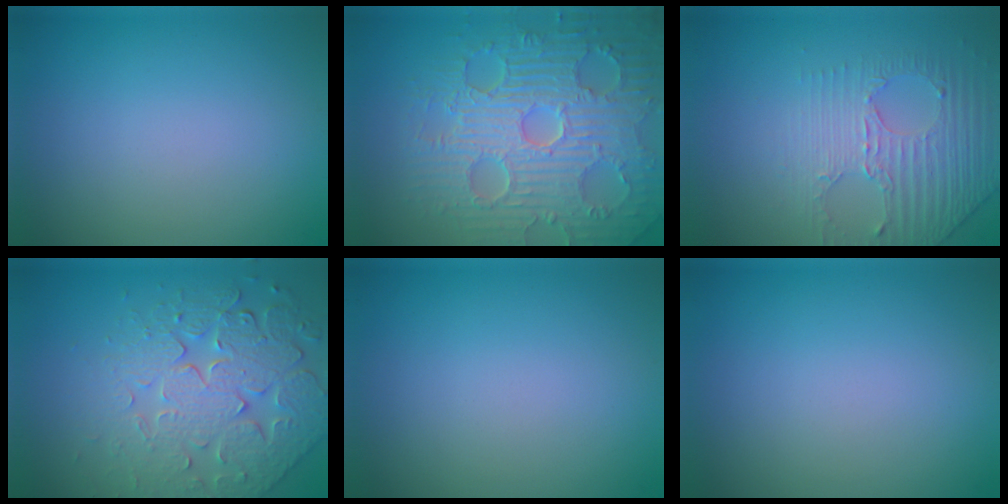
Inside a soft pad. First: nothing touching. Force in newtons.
{"total": 9.3, "press": 6.8, "slide": 6.3}
{"total": 4.5, "press": 3.1, "slide": 3.2}
{"total": 7.7, "press": 5.8, "slide": 5.0}
{"total": 0.0}
{"total": 0.0}